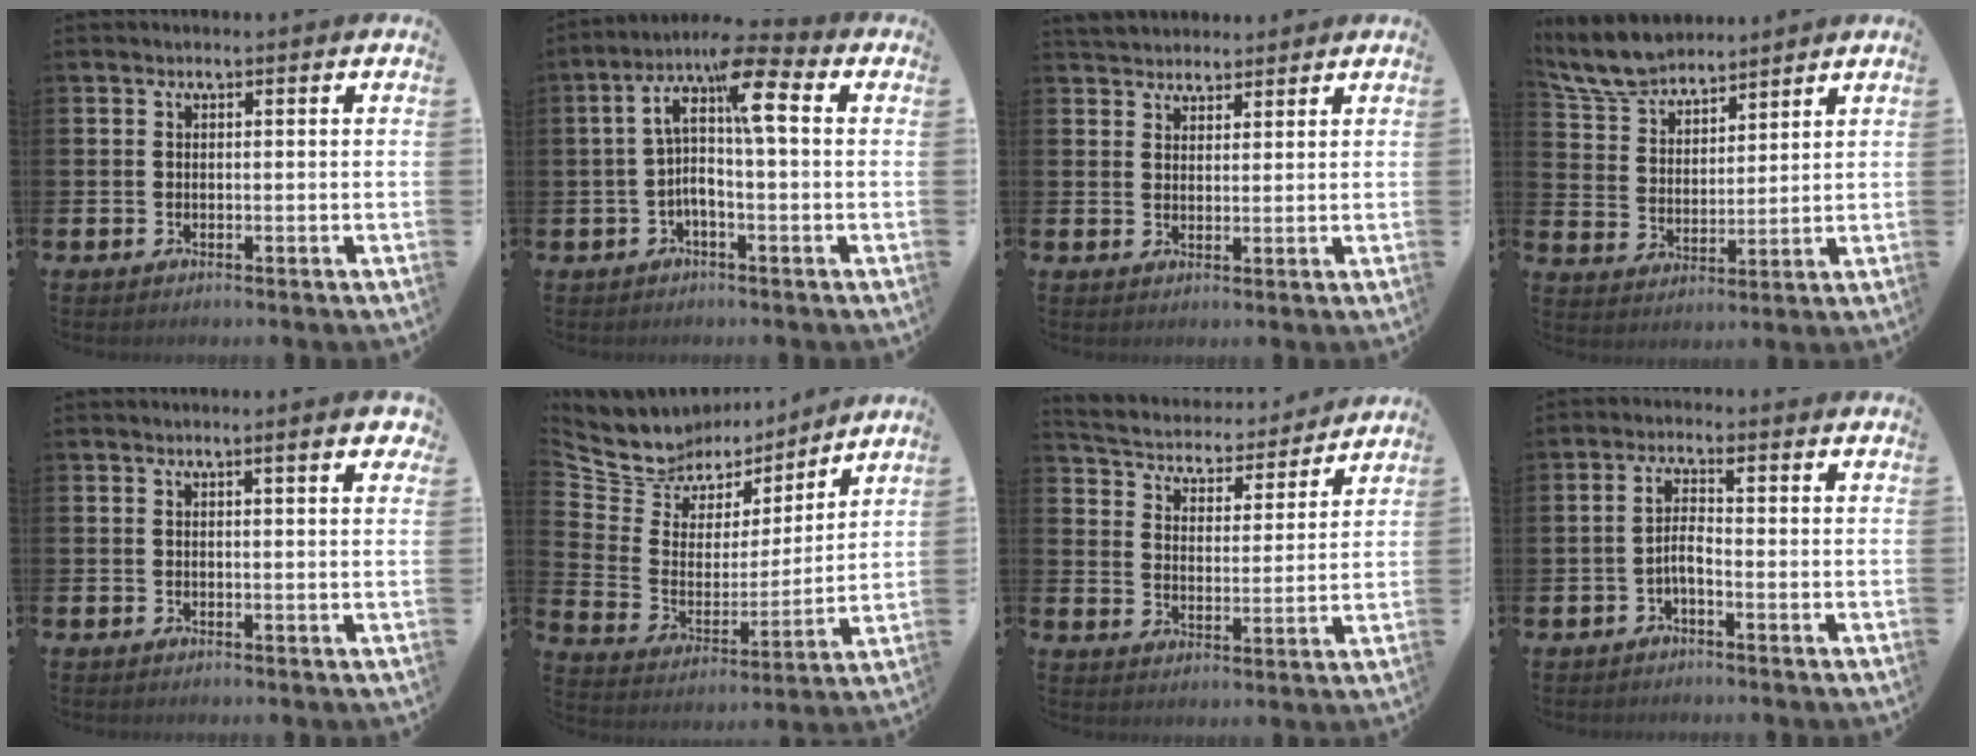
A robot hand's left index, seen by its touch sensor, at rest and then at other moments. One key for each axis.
{"total": 9.2, "fx": 2.3, "fy": 2.0, "fz": 8.7, "tx": -0.177, "ty": -0.018, "tz": 0.034}
{"total": 3.3, "fx": 3.1, "fy": 1.1, "fz": -0.5, "tx": -0.003, "ty": -0.009, "tz": 0.058}
{"total": 7.4, "fx": 6.9, "fy": 2.0, "fz": 1.7, "tx": -0.060, "ty": -0.027, "tz": 0.127}
{"total": 2.6, "fx": 1.4, "fy": 0.4, "fz": 2.2, "tx": -0.030, "ty": 0.000, "tz": 0.019}
{"total": 7.8, "fx": 6.9, "fy": 3.7, "fz": -0.4, "tx": -0.044, "ty": -0.059, "tz": 0.124}
{"total": 4.8, "fx": 4.5, "fy": 1.4, "fz": 0.4, "tx": -0.041, "ty": -0.041, "tz": 0.073}
{"total": 2.6, "fx": -0.6, "fy": 0.7, "fz": 2.4, "tx": -0.044, "ty": 0.003, "tz": -0.013}